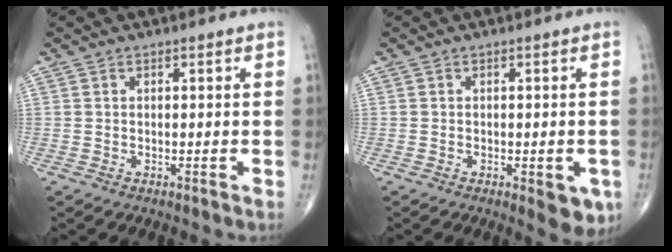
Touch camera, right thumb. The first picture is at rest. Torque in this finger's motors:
{"motor_torque": [0.74, 0.70, 0.38, -0.49, 0.12]}